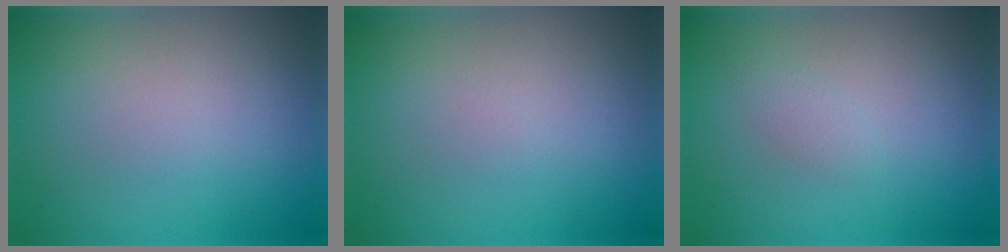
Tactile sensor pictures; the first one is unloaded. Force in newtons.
{"total": 0.0}
{"total": 1.0, "press": 1.0, "slide": 0.1}